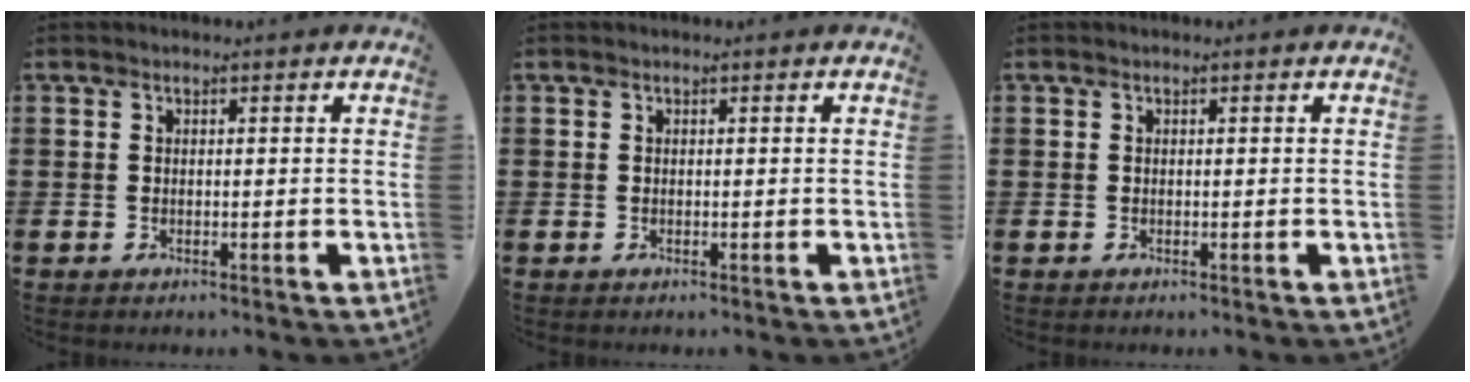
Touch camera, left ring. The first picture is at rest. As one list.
[{"total": 0.0}, {"total": 0.0}]